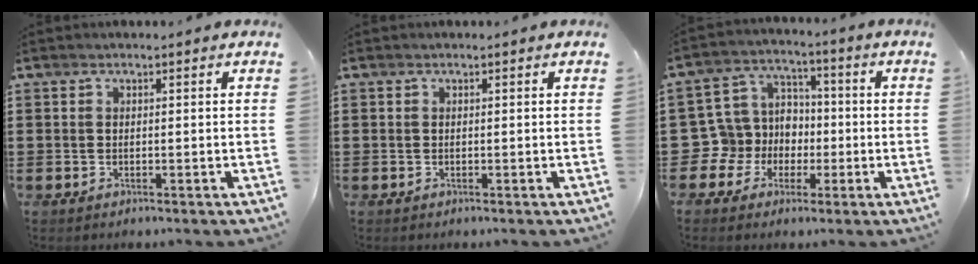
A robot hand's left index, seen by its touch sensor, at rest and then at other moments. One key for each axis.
{"total": 0.0}
{"total": 9.0, "fx": -0.9, "fy": 8.7, "fz": 2.3, "tx": -0.111, "ty": -0.005, "tz": -0.019}